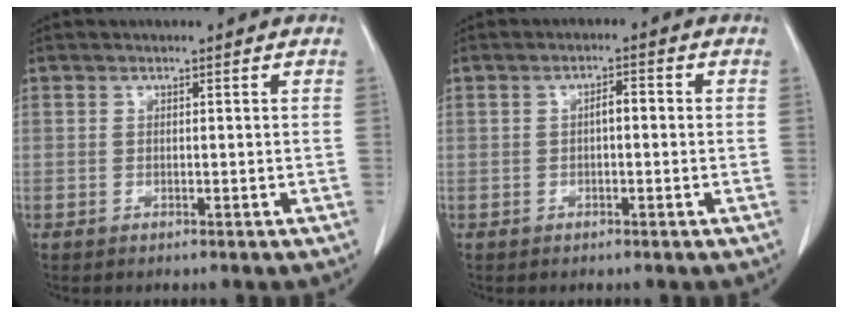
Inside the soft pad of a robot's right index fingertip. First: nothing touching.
{"total": 2.2, "force": [0.0, 0.7, 2.1], "torque": [-0.032, 0.008, -0.002]}